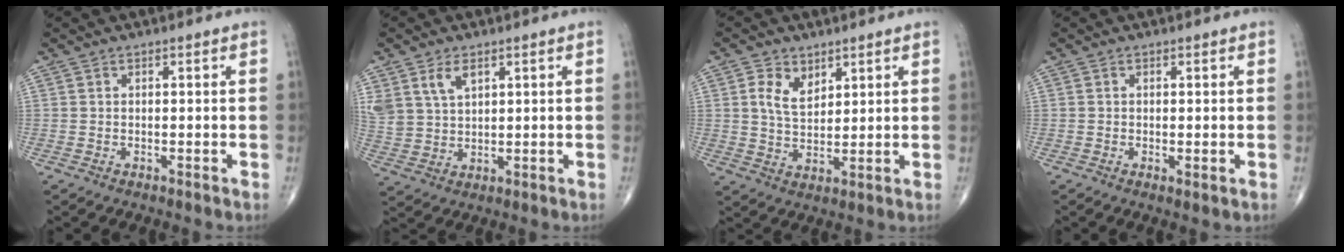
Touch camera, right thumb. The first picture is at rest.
{"total": 7.0, "force": [3.7, 4.3, 4.1], "torque": [-0.078, -0.010, 0.084]}
{"total": 5.9, "force": [2.8, 3.8, 3.5], "torque": [-0.049, -0.022, 0.054]}
{"total": 1.1, "force": [-0.2, 0.2, 1.1], "torque": [-0.022, -0.007, -0.005]}